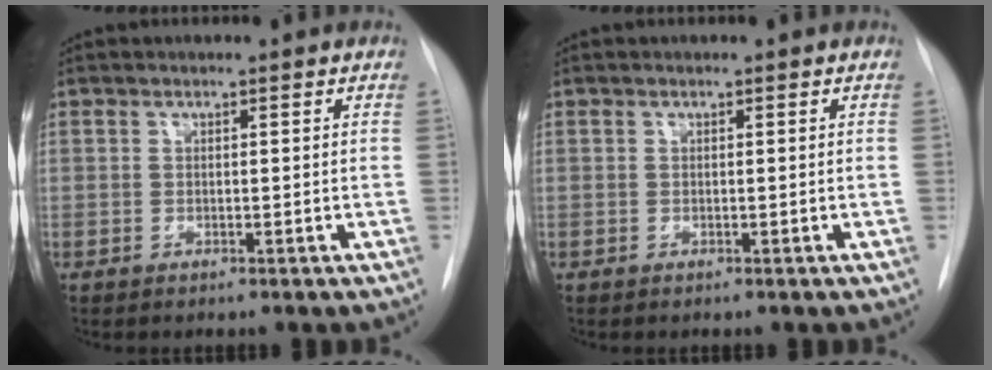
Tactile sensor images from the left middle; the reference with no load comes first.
{"total": 0.0}